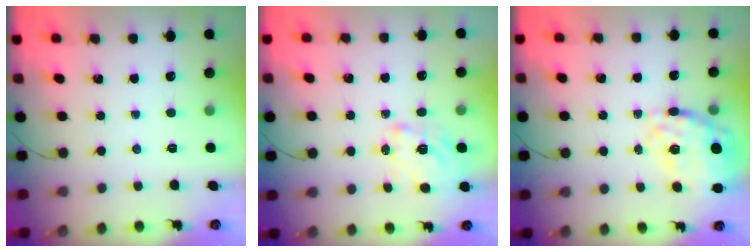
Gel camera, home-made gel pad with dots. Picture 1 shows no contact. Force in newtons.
{"total": 2.4, "press": 2.4, "slide": 0.3}
{"total": 22.8, "press": 22.3, "slide": 4.8}